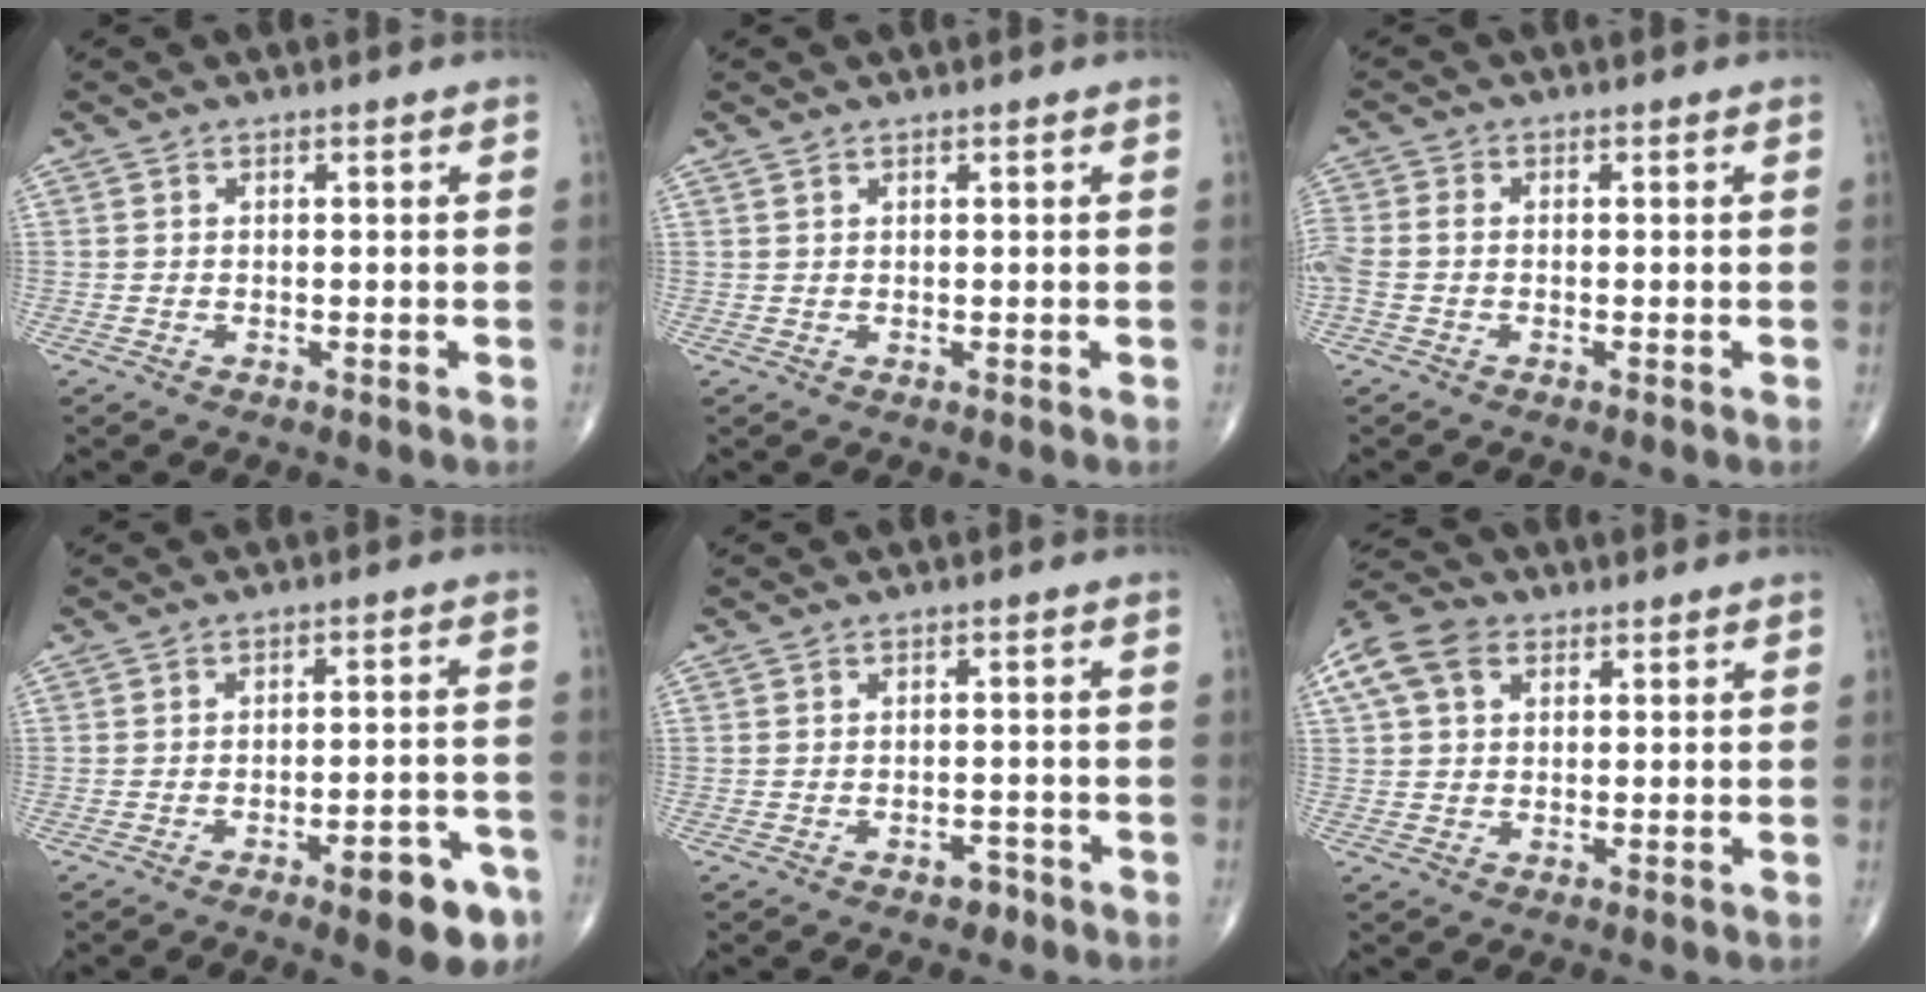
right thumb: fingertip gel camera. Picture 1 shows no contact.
{"total": 0.5, "force": [0.5, 0.2, 0.1], "torque": [-0.006, -0.001, 0.010]}
{"total": 4.7, "force": [-0.6, 3.2, 3.3], "torque": [-0.095, 0.010, -0.015]}
{"total": 9.6, "force": [-5.2, 3.1, 7.4], "torque": [-0.081, 0.031, -0.063]}
{"total": 2.1, "force": [-1.4, 1.2, 1.0], "torque": [-0.009, 0.008, -0.018]}
{"total": 9.8, "force": [3.8, 6.8, 5.9], "torque": [-0.121, 0.022, 0.067]}